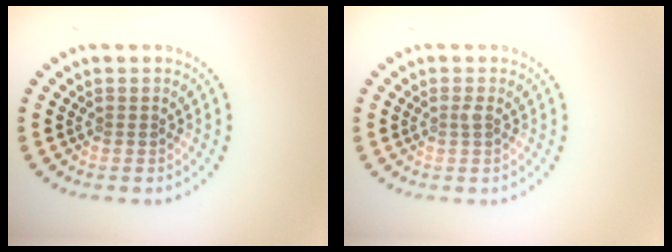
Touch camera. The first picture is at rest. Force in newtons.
{"total": 0.5, "press": 0.5, "slide": 0.3}